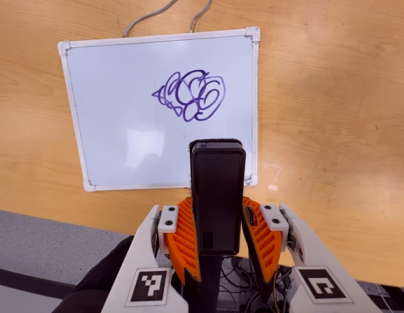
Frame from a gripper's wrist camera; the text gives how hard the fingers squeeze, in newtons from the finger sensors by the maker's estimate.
{"total": 5.3, "left": 3.7, "right": 6.9}